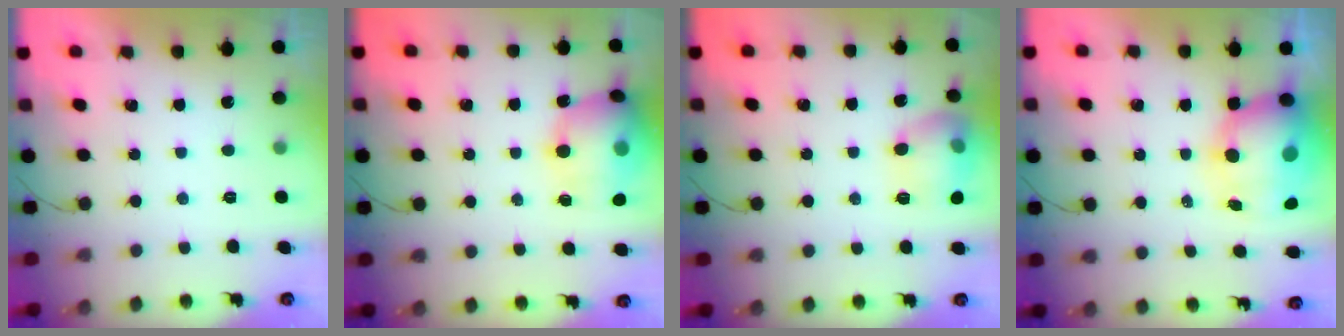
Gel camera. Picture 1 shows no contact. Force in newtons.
{"total": 16.0, "press": 15.7, "slide": 3.1}
{"total": 12.8, "press": 12.7, "slide": 1.1}
{"total": 13.3, "press": 13.0, "slide": 2.7}